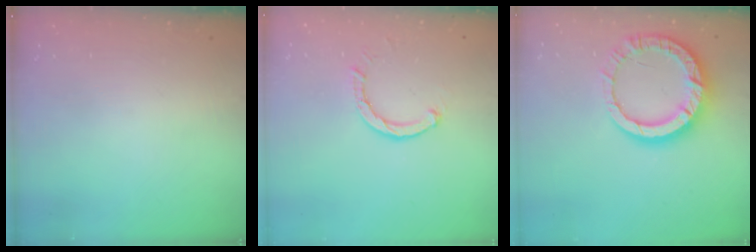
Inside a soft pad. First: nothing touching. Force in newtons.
{"total": 2.6, "press": 2.6, "slide": 0.1}
{"total": 13.6, "press": 13.5, "slide": 1.1}